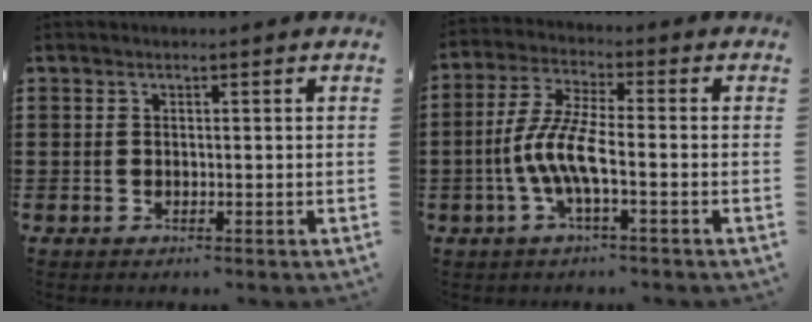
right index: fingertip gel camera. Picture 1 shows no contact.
{"total": 7.3, "force": [-2.4, 1.6, 6.7], "torque": [-0.163, -0.015, -0.055]}